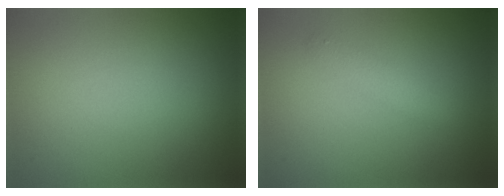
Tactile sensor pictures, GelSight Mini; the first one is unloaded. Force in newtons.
{"total": 1.5, "press": 1.5, "slide": 0.0}